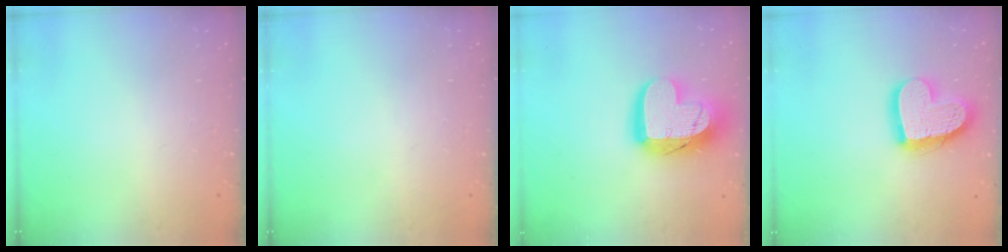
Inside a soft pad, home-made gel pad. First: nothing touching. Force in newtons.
{"total": 0.0}
{"total": 18.3, "press": 18.2, "slide": 1.4}
{"total": 17.8, "press": 17.7, "slide": 1.9}